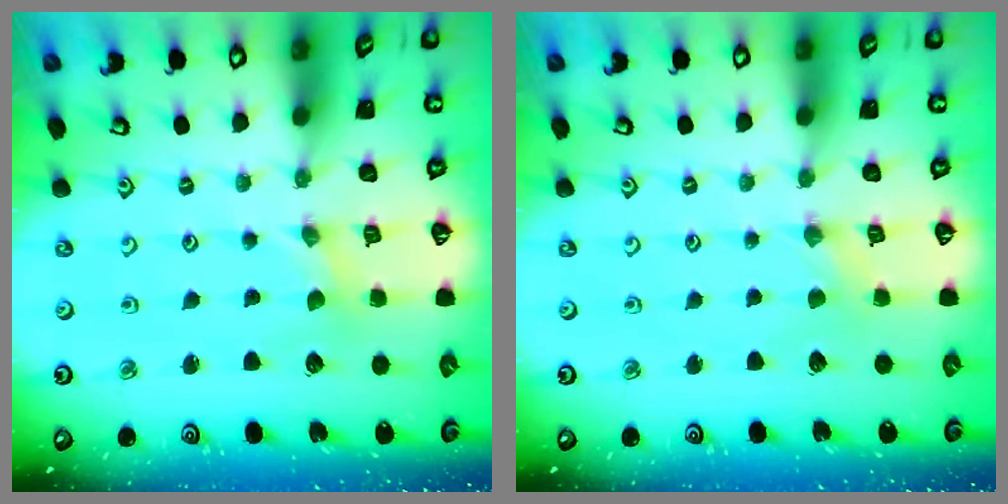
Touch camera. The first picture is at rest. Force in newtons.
{"total": 1.4, "press": 1.4, "slide": 0.3}